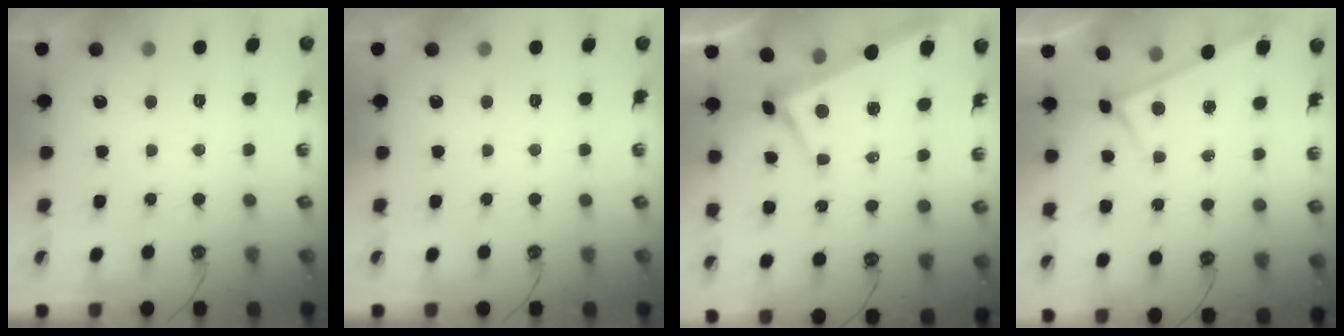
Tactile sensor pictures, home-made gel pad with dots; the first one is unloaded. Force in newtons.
{"total": 0.0}
{"total": 1.4, "press": 0.9, "slide": 1.0}
{"total": 3.6, "press": 3.6, "slide": 0.3}